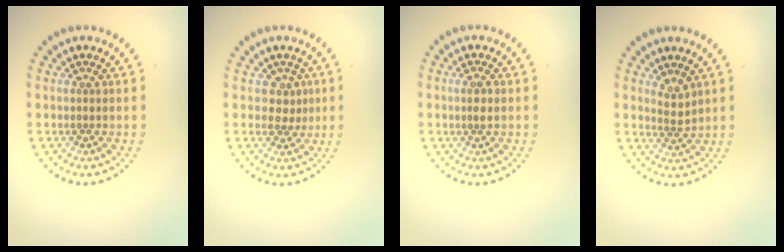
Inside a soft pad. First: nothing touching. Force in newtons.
{"total": 1.6, "press": 1.3, "slide": 0.9}
{"total": 1.3, "press": 1.2, "slide": 0.6}
{"total": 1.8, "press": 1.2, "slide": 1.3}